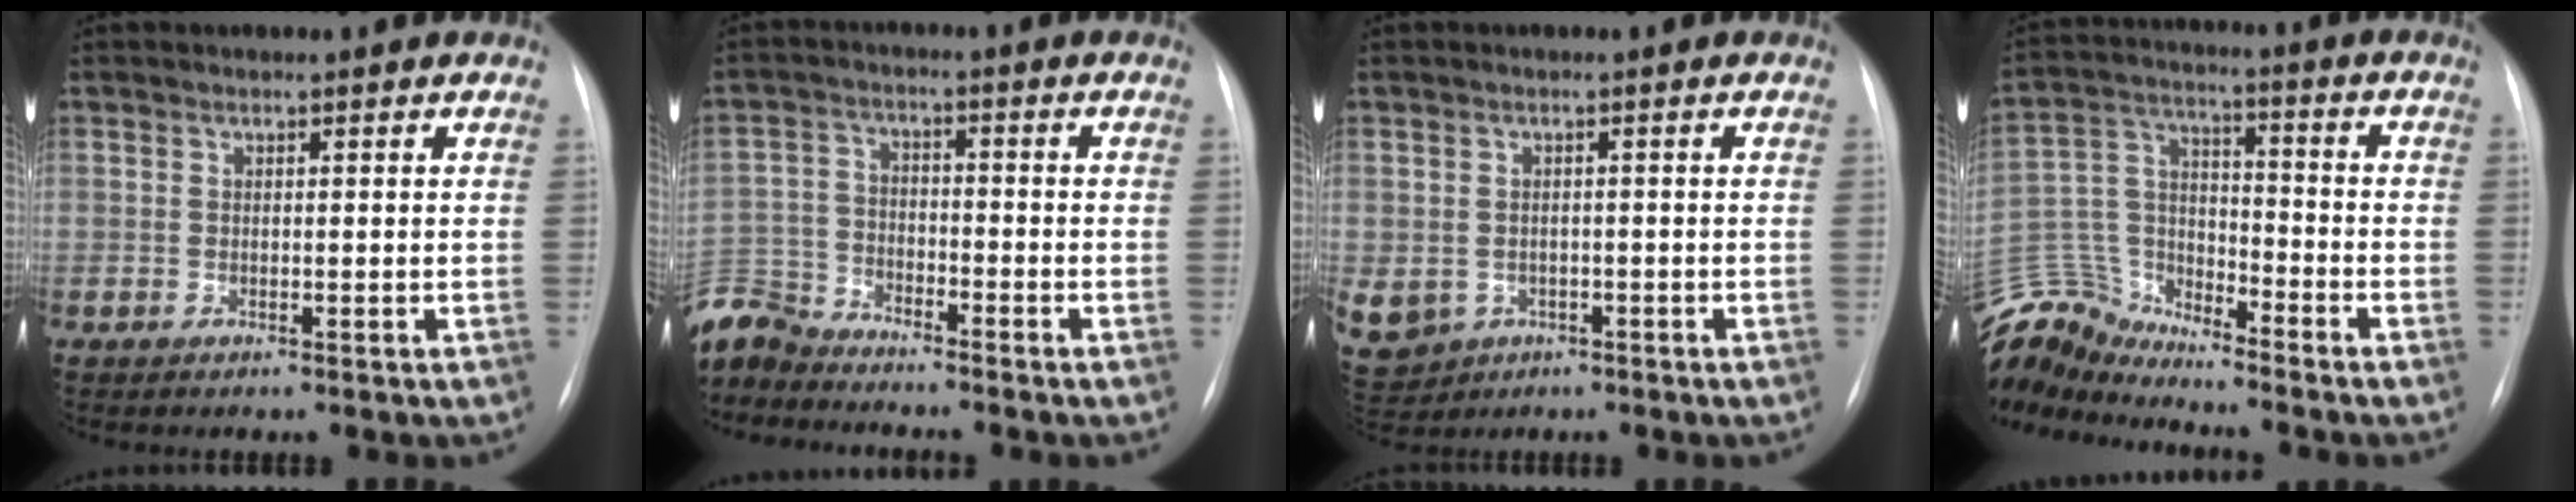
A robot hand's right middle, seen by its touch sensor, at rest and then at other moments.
{"total": 9.5, "force": [-9.3, 2.0, 1.0], "torque": [-0.033, 0.004, -0.186]}
{"total": 14.3, "force": [-5.5, 12.2, 5.1], "torque": [-0.171, -0.004, -0.064]}
{"total": 13.3, "force": [-13.0, 2.3, 0.9], "torque": [-0.034, 0.046, -0.250]}